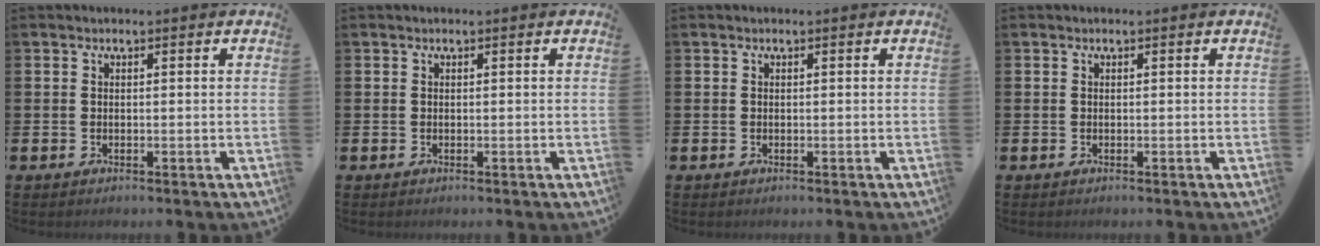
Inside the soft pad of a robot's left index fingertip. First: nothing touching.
{"total": 0.0}
{"total": 0.0}
{"total": 0.0}